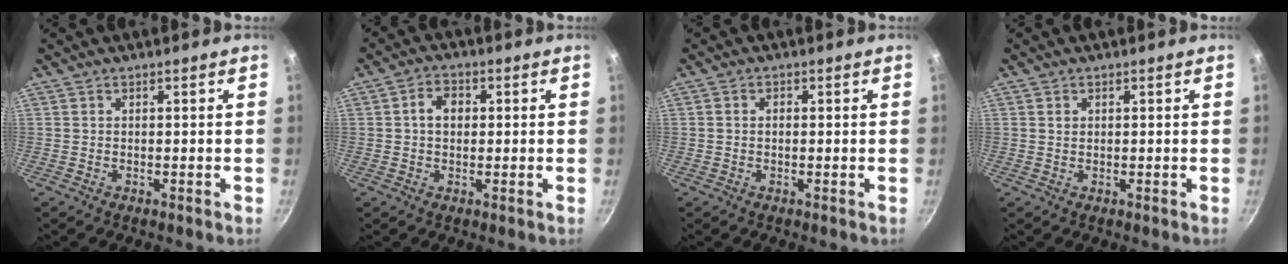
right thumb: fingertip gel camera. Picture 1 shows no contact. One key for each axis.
{"total": 4.5, "fx": 0.6, "fy": 3.4, "fz": 2.9, "tx": -0.032, "ty": 0.011, "tz": 0.002}
{"total": 1.1, "fx": 0.0, "fy": 0.9, "fz": 0.7, "tx": -0.012, "ty": 0.006, "tz": -0.002}
{"total": 1.1, "fx": 0.4, "fy": 0.9, "fz": 0.5, "tx": -0.008, "ty": 0.001, "tz": 0.007}